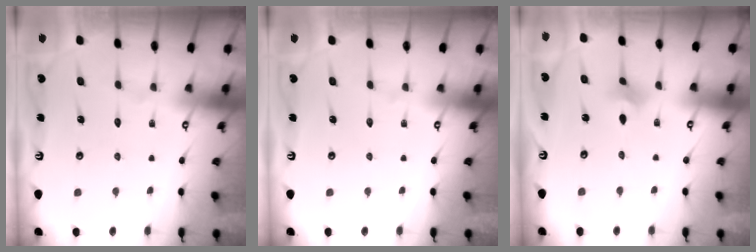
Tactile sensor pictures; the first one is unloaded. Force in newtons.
{"total": 0.0}
{"total": 2.8, "press": 2.7, "slide": 0.6}